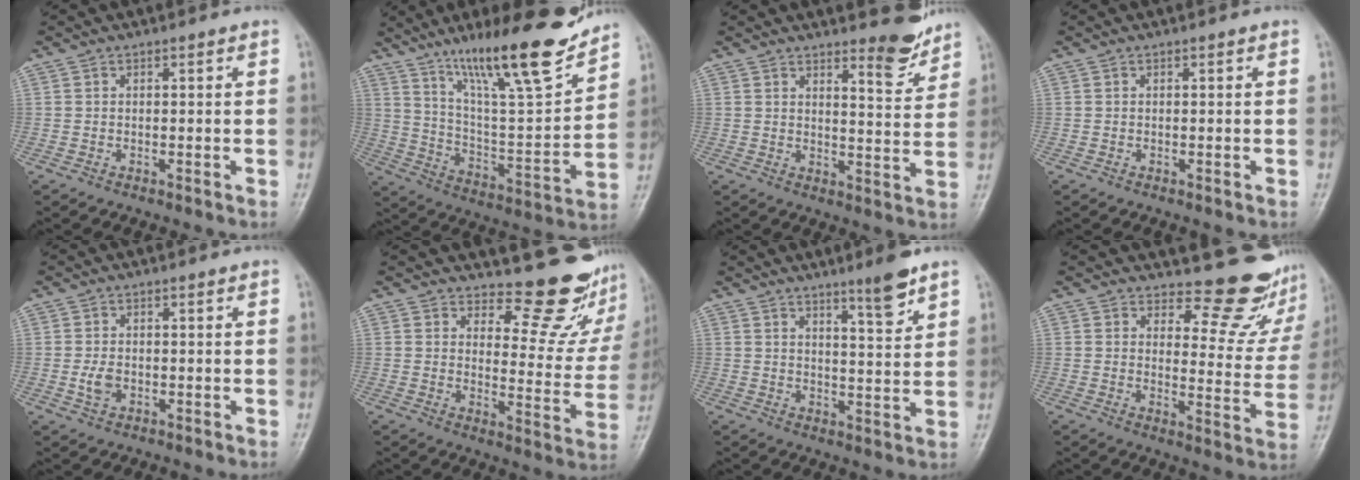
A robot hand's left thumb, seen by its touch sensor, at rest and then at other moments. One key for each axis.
{"total": 21.8, "fx": 15.5, "fy": 4.1, "fz": 14.8, "tx": -0.210, "ty": -0.078, "tz": 0.264}
{"total": 6.9, "fx": 5.6, "fy": 1.8, "fz": 3.5, "tx": -0.030, "ty": -0.051, "tz": 0.081}
{"total": 0.0}
{"total": 2.6, "fx": -0.5, "fy": 1.8, "fz": 1.8, "tx": -0.032, "ty": 0.000, "tz": -0.009}
{"total": 13.6, "fx": 12.7, "fy": 4.0, "fz": 2.9, "tx": 0.006, "ty": -0.140, "tz": 0.152}
{"total": 6.6, "fx": 4.8, "fy": 0.7, "fz": 4.5, "tx": -0.062, "ty": -0.039, "tz": 0.074}
{"total": 12.6, "fx": 11.7, "fy": 4.0, "fz": 2.4, "tx": 0.011, "ty": -0.127, "tz": 0.135}